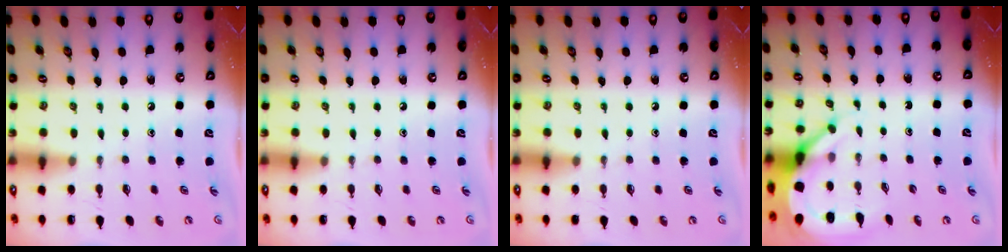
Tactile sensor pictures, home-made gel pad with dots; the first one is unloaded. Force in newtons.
{"total": 0.0}
{"total": 0.0}
{"total": 7.5, "press": 7.4, "slide": 1.0}